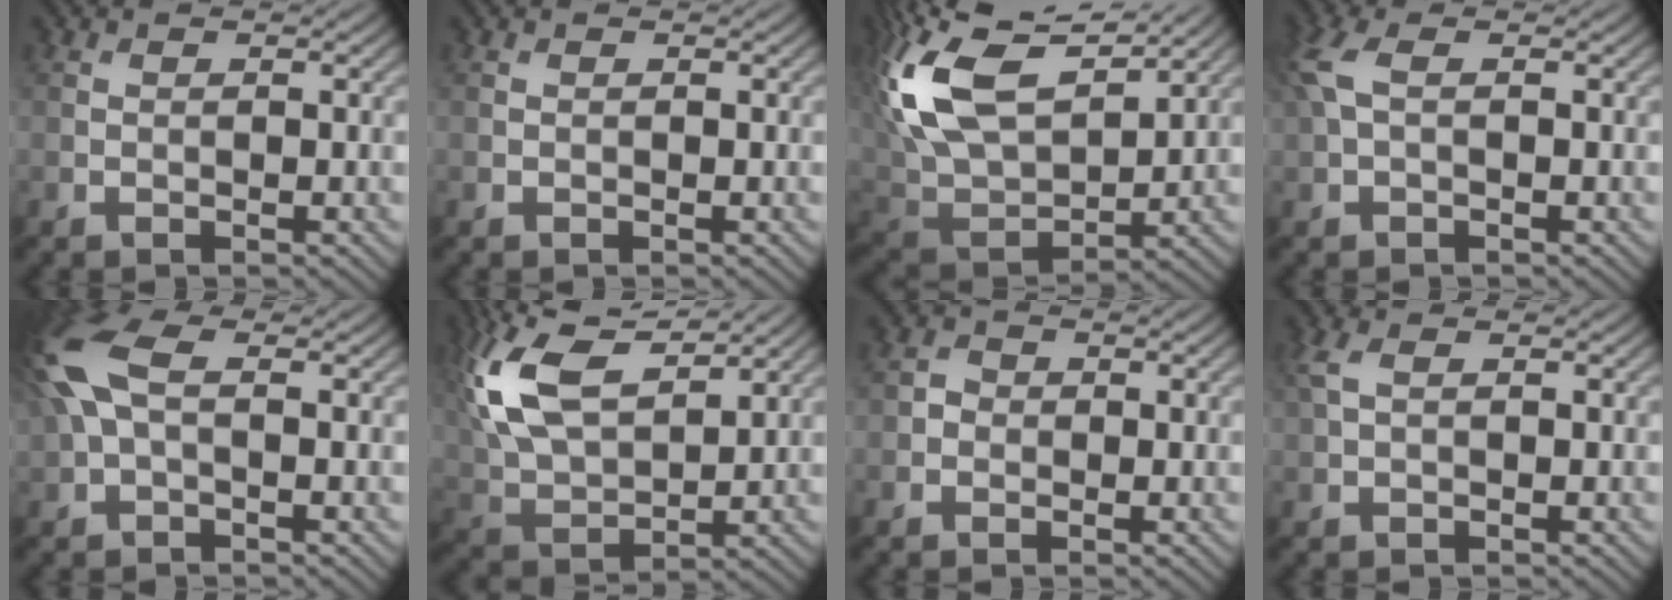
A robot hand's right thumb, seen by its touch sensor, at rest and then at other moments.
{"total": 0.0}
{"total": 16.1, "force": [7.4, 8.4, 11.7], "torque": [-0.288, 0.019, 0.142]}
{"total": 3.7, "force": [1.0, 1.4, 3.3], "torque": [-0.089, 0.013, 0.015]}
{"total": 8.6, "force": [1.5, 4.4, 7.3], "torque": [-0.207, 0.023, 0.023]}
{"total": 13.5, "force": [6.5, 6.3, 9.9], "torque": [-0.246, 0.017, 0.129]}
{"total": 1.2, "force": [-0.3, 1.0, 0.4], "torque": [-0.006, -0.002, -0.010]}
{"total": 2.0, "force": [0.8, 0.7, 1.7], "torque": [-0.048, 0.008, 0.017]}